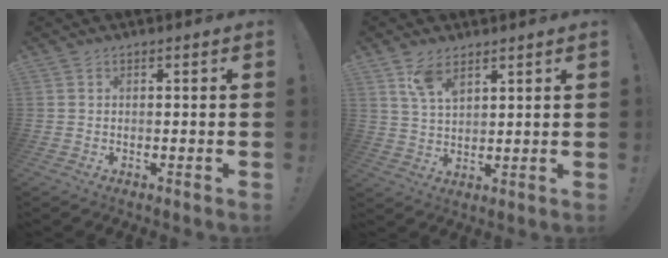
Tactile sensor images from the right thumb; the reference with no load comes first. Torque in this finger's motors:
{"motor_torque": [0.07, 0.10, 0.70, 0.23, 0.01]}